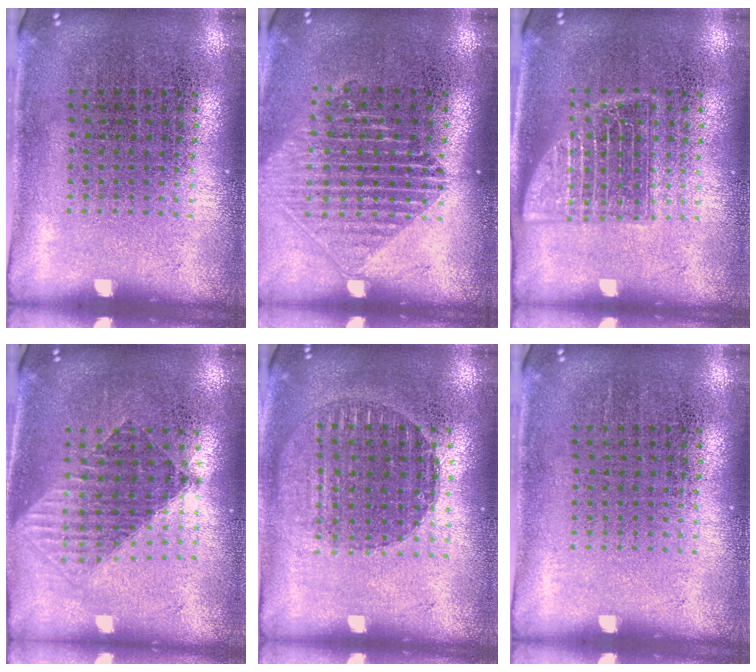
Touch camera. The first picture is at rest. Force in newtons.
{"total": 1.6, "press": 1.4, "slide": 0.7}
{"total": 2.5, "press": 2.4, "slide": 0.3}
{"total": 1.5, "press": 1.3, "slide": 0.8}
{"total": 1.4, "press": 1.2, "slide": 0.6}
{"total": 0.0}